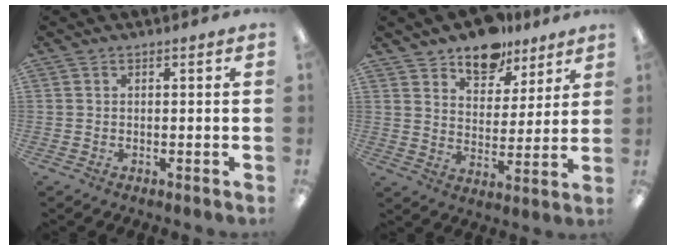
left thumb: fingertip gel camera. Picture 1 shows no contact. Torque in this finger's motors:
{"motor_torque": [0.29, 0.19, 0.00, -0.41, 0.06]}